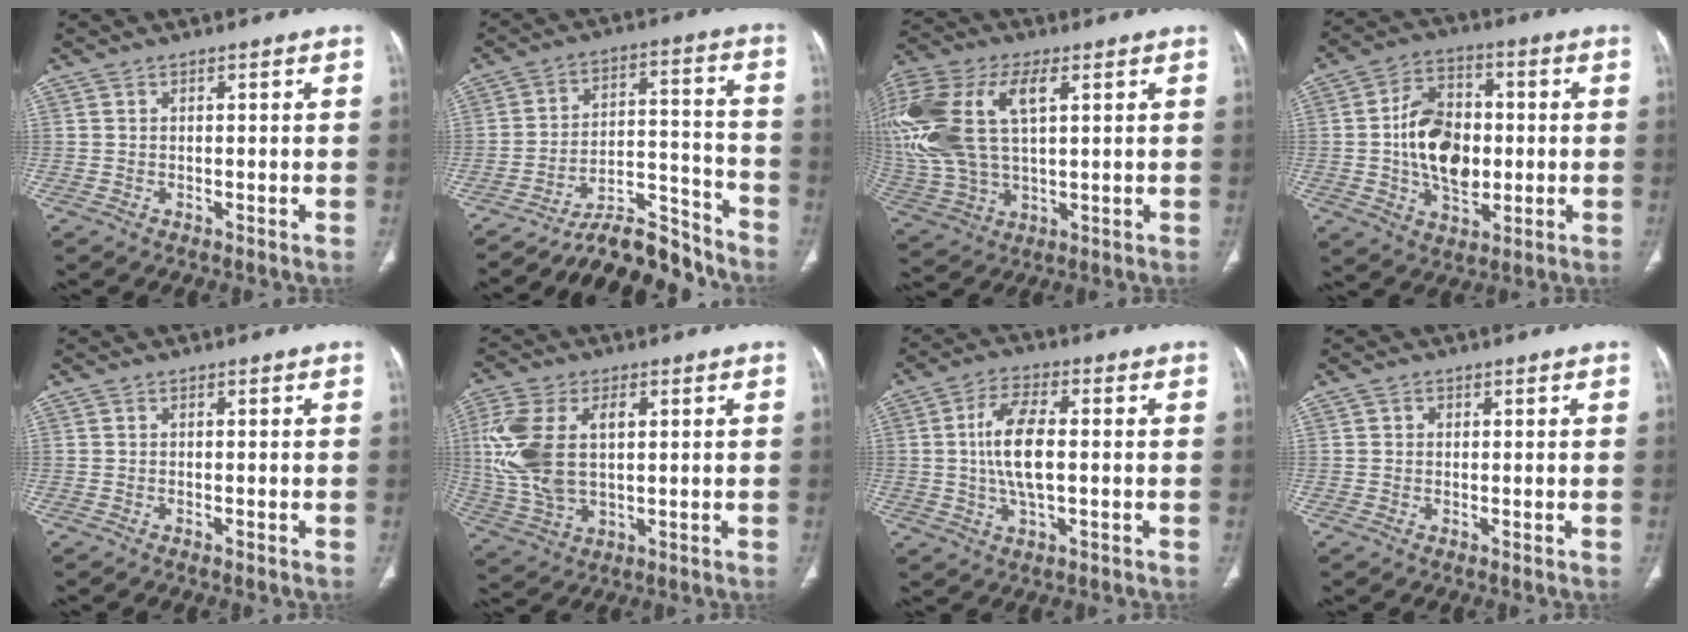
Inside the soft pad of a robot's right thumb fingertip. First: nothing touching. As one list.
[{"total": 12.7, "force": [-12.0, 3.3, 2.7], "torque": [-0.017, 0.122, -0.199]}, {"total": 25.9, "force": [6.9, 14.5, 20.3], "torque": [-0.507, 0.024, 0.135]}, {"total": 14.6, "force": [-0.5, 9.8, 10.8], "torque": [-0.160, 0.015, -0.005]}, {"total": 0.6, "force": [-0.4, 0.1, 0.4], "torque": [-0.010, -0.002, -0.004]}, {"total": 14.7, "force": [2.4, 8.6, 11.8], "torque": [-0.266, 0.008, 0.052]}, {"total": 9.6, "force": [0.0, 4.1, 8.7], "torque": [-0.176, 0.007, -0.002]}, {"total": 0.9, "force": [0.1, 0.8, 0.3], "torque": [0.001, 0.003, 0.001]}]